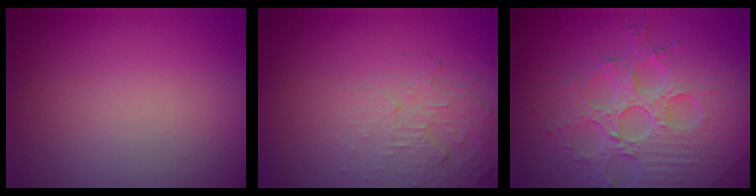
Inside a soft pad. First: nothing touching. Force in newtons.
{"total": 2.2, "press": 1.1, "slide": 1.9}
{"total": 8.6, "press": 6.3, "slide": 5.8}